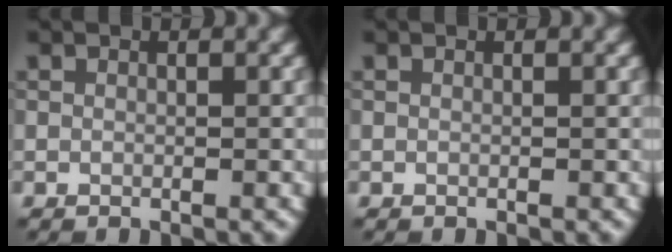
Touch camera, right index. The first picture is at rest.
{"total": 0.0}